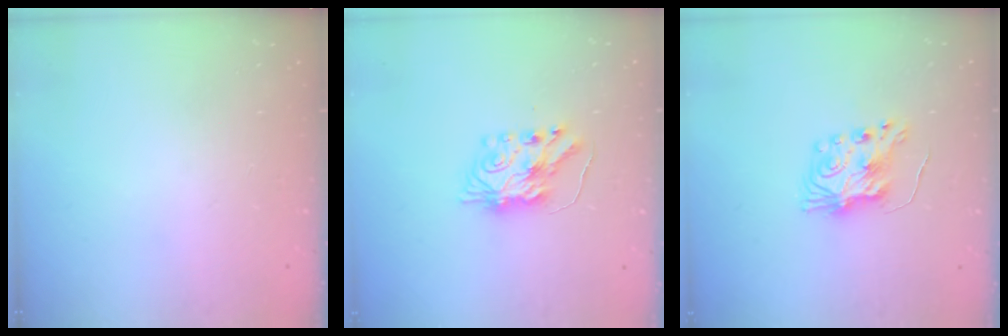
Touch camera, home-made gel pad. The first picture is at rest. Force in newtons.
{"total": 7.8, "press": 7.7, "slide": 0.6}
{"total": 8.0, "press": 8.0, "slide": 0.2}